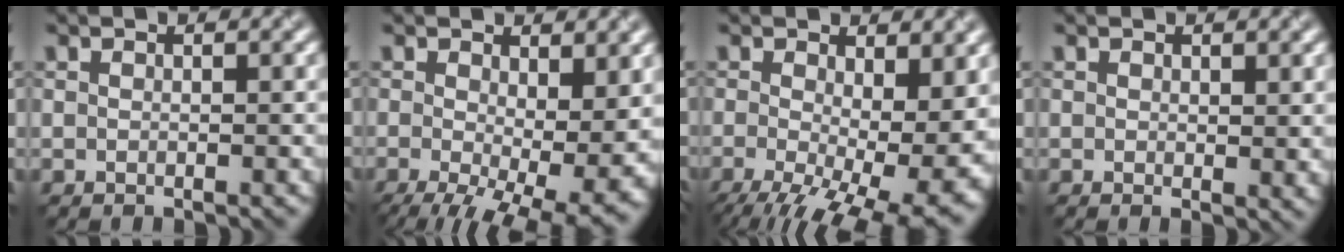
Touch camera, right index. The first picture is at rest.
{"total": 12.6, "force": [-2.8, 6.3, 10.6], "torque": [-0.182, -0.044, -0.018]}
{"total": 14.1, "force": [-3.6, 6.8, 11.8], "torque": [-0.201, -0.040, -0.034]}
{"total": 1.3, "force": [0.3, 0.4, 1.2], "torque": [-0.022, -0.007, 0.009]}